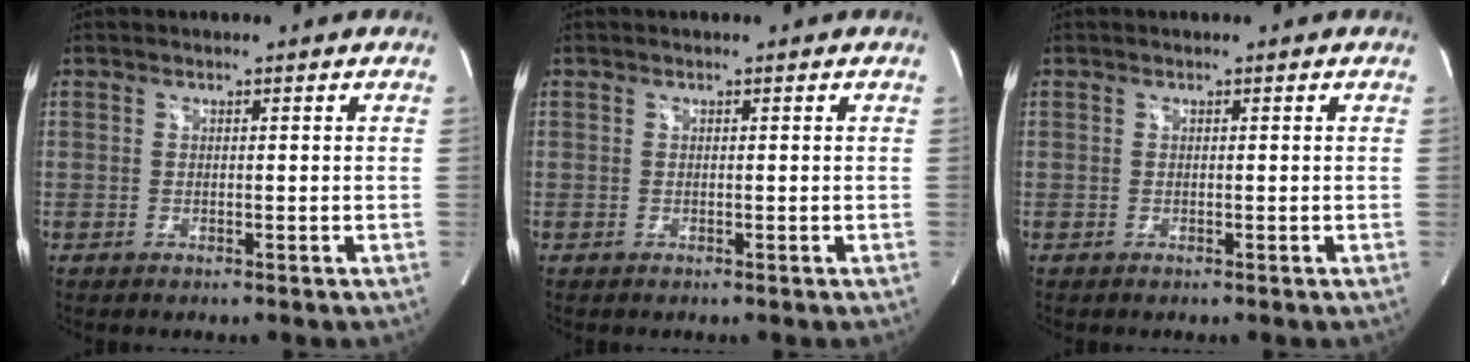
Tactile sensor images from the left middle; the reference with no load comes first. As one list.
[{"total": 0.0}, {"total": 0.0}]